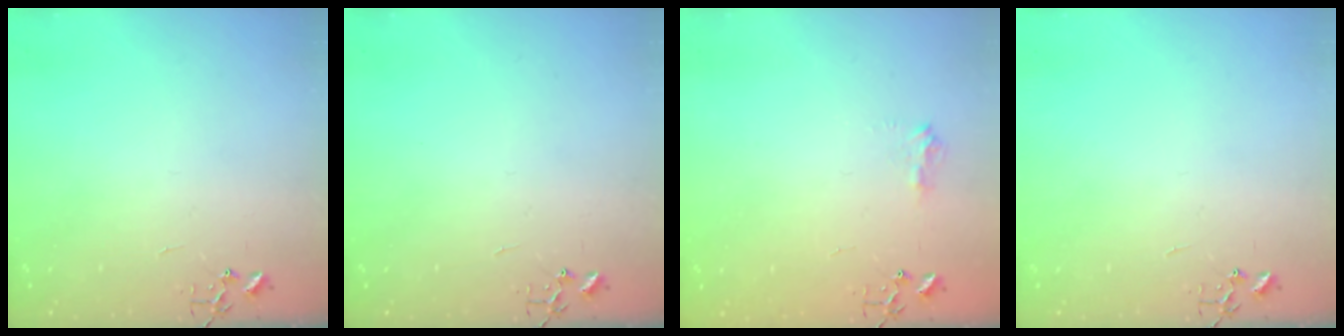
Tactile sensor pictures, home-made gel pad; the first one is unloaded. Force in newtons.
{"total": 0.0}
{"total": 8.4, "press": 8.4, "slide": 0.8}
{"total": 0.0}